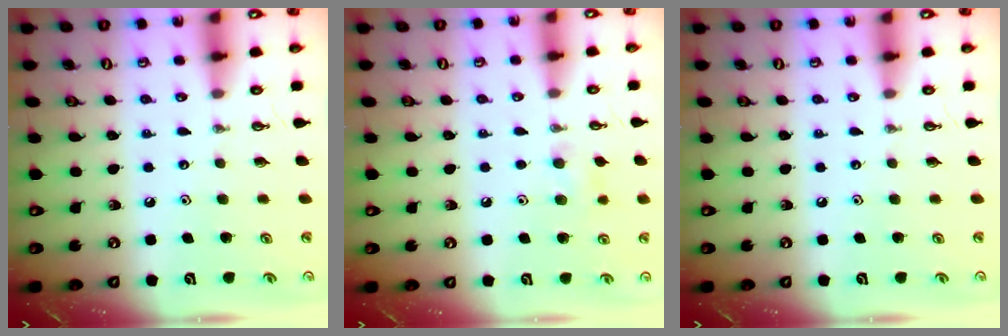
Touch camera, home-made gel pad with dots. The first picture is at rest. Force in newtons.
{"total": 6.9, "press": 6.7, "slide": 1.3}
{"total": 0.0}